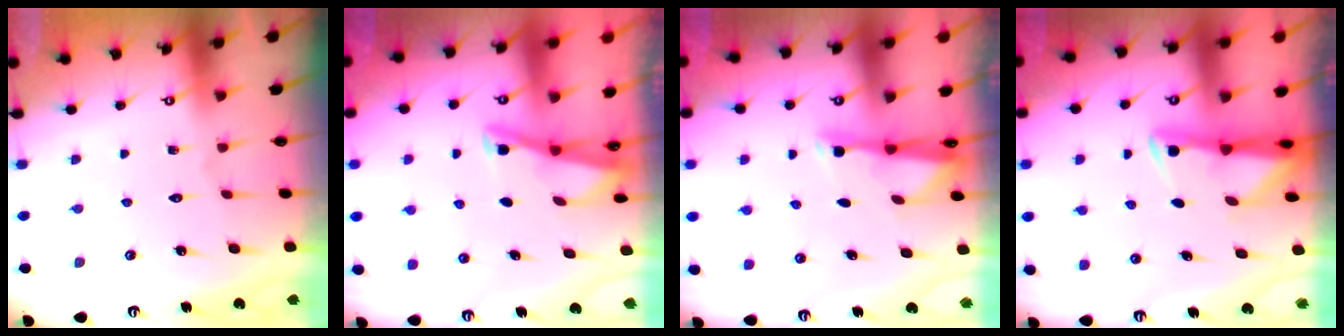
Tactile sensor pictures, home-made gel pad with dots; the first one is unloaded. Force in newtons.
{"total": 3.0, "press": 2.9, "slide": 0.3}
{"total": 3.0, "press": 2.9, "slide": 0.6}
{"total": 3.2, "press": 3.1, "slide": 0.6}